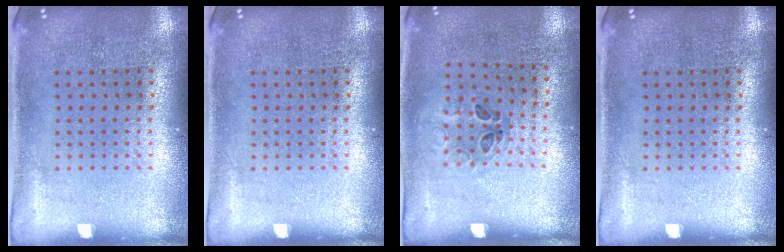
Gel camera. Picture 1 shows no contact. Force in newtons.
{"total": 0.0}
{"total": 1.1, "press": 0.6, "slide": 0.9}
{"total": 0.0}